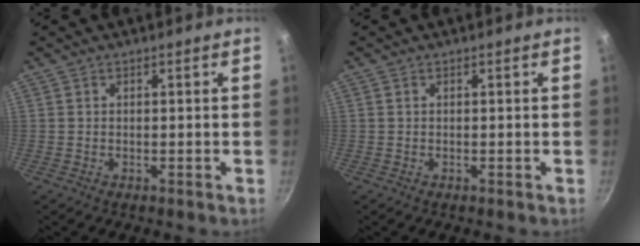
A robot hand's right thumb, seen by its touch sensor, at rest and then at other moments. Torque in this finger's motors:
{"motor_torque": [0.35, -0.02, 0.03, -0.17, -0.01]}